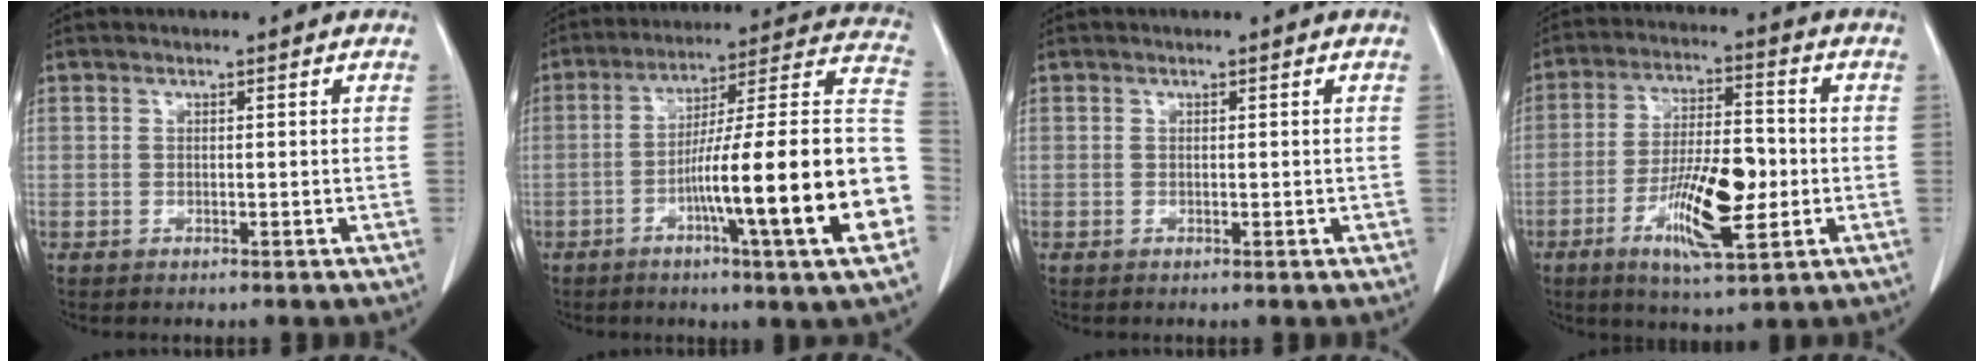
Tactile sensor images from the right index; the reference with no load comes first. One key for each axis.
{"total": 23.3, "fx": -6.4, "fy": 0.0, "fz": 22.4, "tx": -0.261, "ty": 0.010, "tz": -0.104}
{"total": 0.6, "fx": 0.0, "fy": 0.4, "fz": 0.4, "tx": -0.005, "ty": 0.000, "tz": 0.002}
{"total": 12.5, "fx": -3.4, "fy": 3.1, "fz": 11.6, "tx": -0.213, "ty": -0.005, "tz": -0.054}